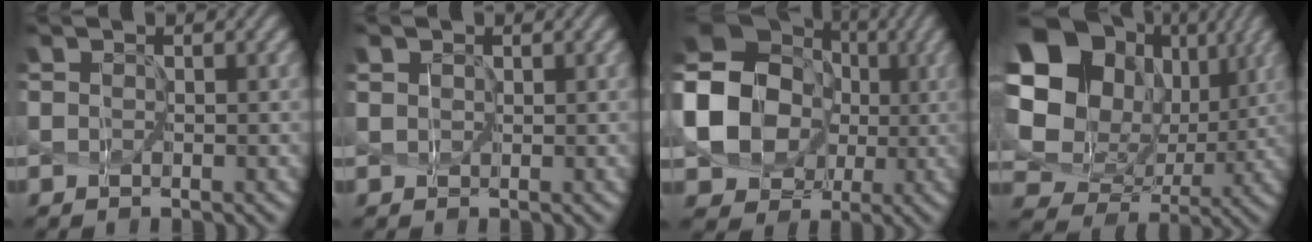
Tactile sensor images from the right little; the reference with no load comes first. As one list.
[{"total": 2.4, "force": [1.2, 1.7, 1.1], "torque": [-0.011, 0.020, -0.002]}, {"total": 13.7, "force": [0.4, 11.7, 7.2], "torque": [-0.161, 0.005, -0.016]}, {"total": 15.9, "force": [4.8, 12.7, 8.4], "torque": [-0.210, 0.022, 0.105]}]